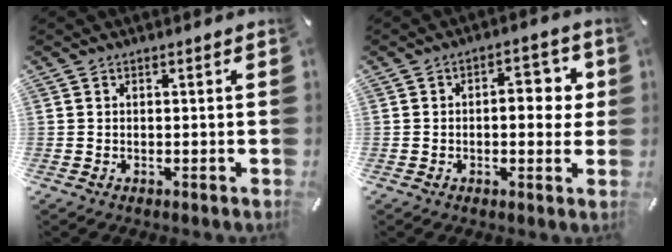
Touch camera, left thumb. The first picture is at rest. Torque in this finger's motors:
{"motor_torque": [1.26, 1.29, 0.13, -0.13, 0.01]}